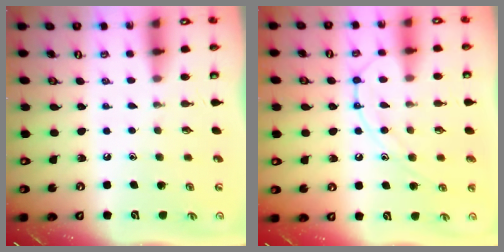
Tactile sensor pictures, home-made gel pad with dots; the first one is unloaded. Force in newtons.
{"total": 12.3, "press": 12.2, "slide": 1.1}